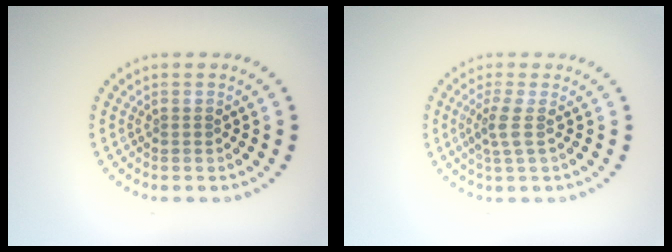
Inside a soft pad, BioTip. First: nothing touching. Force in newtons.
{"total": 2.0, "press": 1.5, "slide": 1.3}